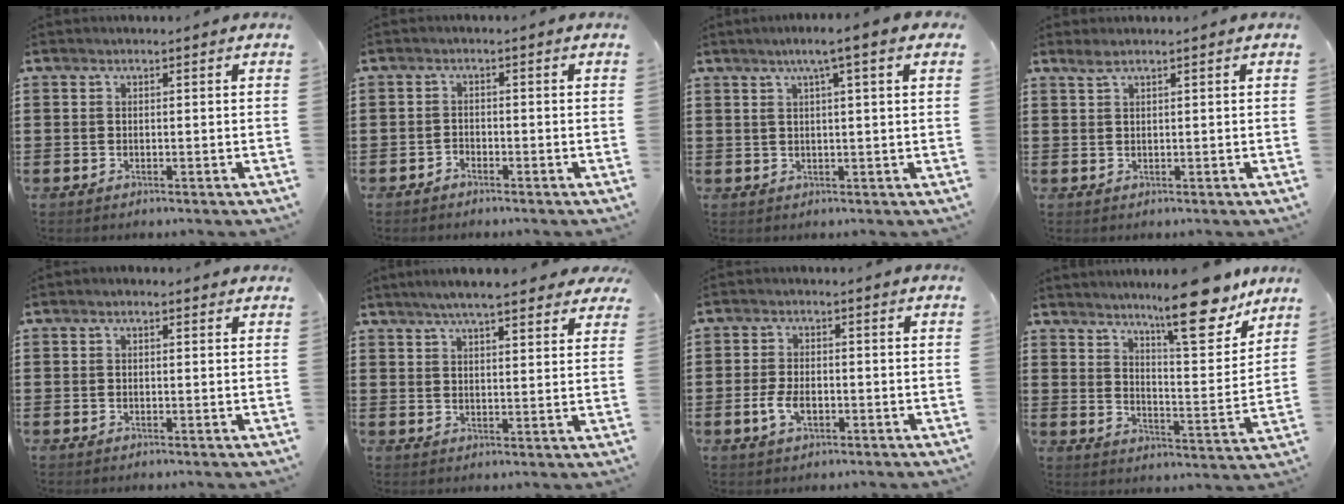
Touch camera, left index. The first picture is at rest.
{"total": 1.5, "force": [-1.4, 0.3, 0.0], "torque": [-0.006, 0.003, -0.032]}
{"total": 3.8, "force": [1.6, -0.4, 3.4], "torque": [-0.070, -0.003, 0.022]}
{"total": 1.1, "force": [0.7, 0.1, 0.8], "torque": [-0.018, 0.001, 0.012]}
{"total": 0.6, "force": [0.2, 0.5, 0.4], "torque": [-0.009, 0.005, 0.002]}
{"total": 5.8, "force": [5.0, 0.6, 2.8], "torque": [-0.070, -0.008, 0.089]}
{"total": 3.9, "force": [-1.1, 2.1, 3.1], "torque": [-0.070, 0.000, -0.021]}
{"total": 13.8, "force": [11.0, 2.4, 8.0], "torque": [-0.123, -0.063, 0.182]}